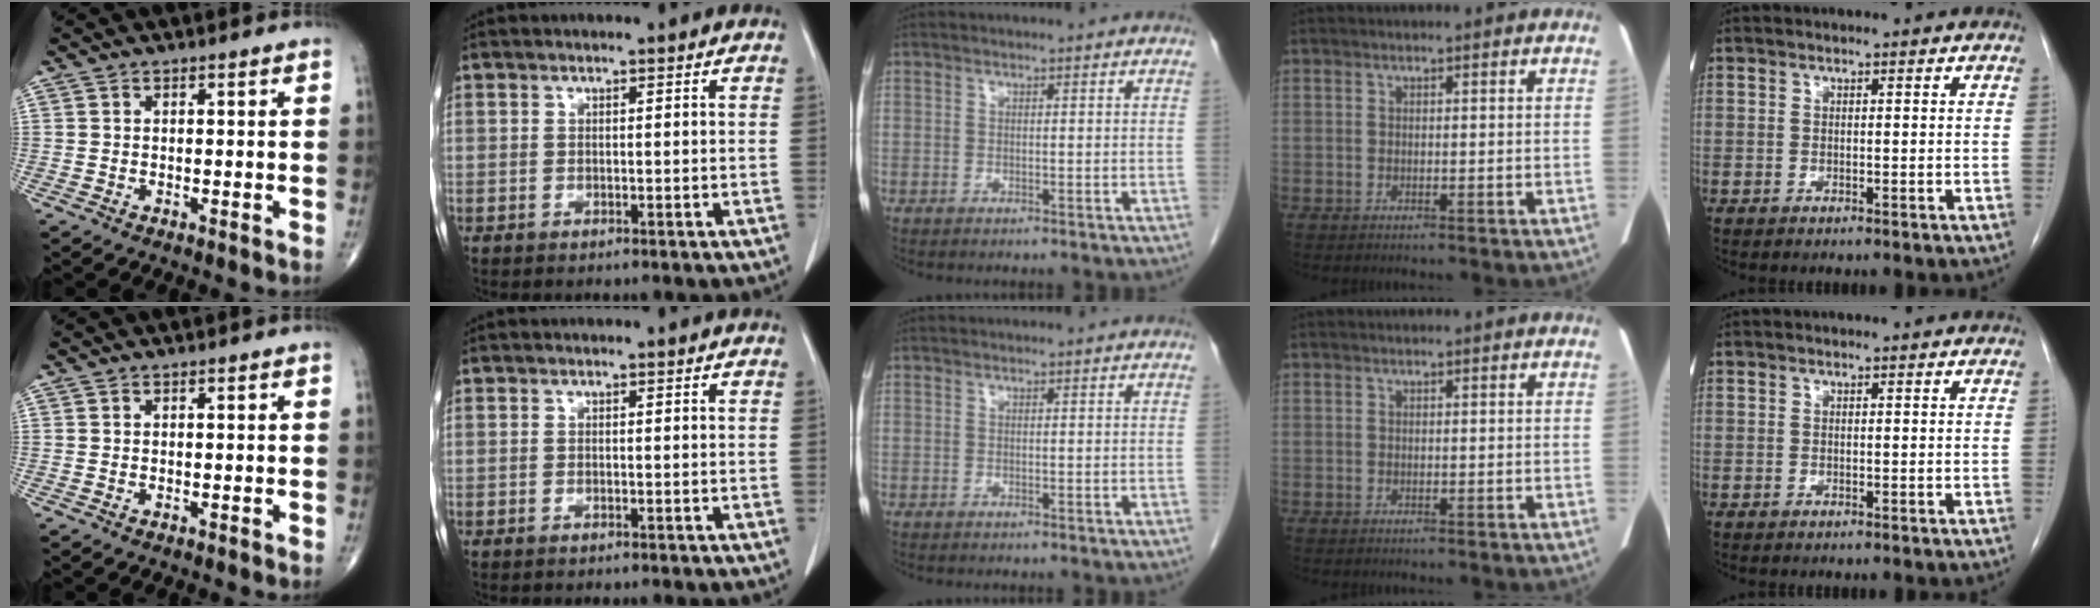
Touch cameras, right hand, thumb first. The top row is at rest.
{}